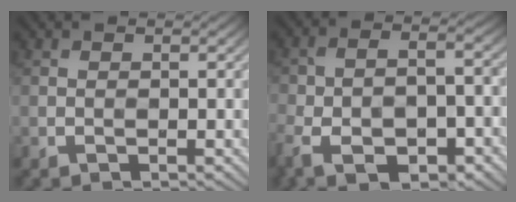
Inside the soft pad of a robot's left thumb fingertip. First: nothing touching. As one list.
[{"total": 12.1, "force": [-6.4, 6.4, 8.0], "torque": [-0.151, -0.031, -0.098]}]